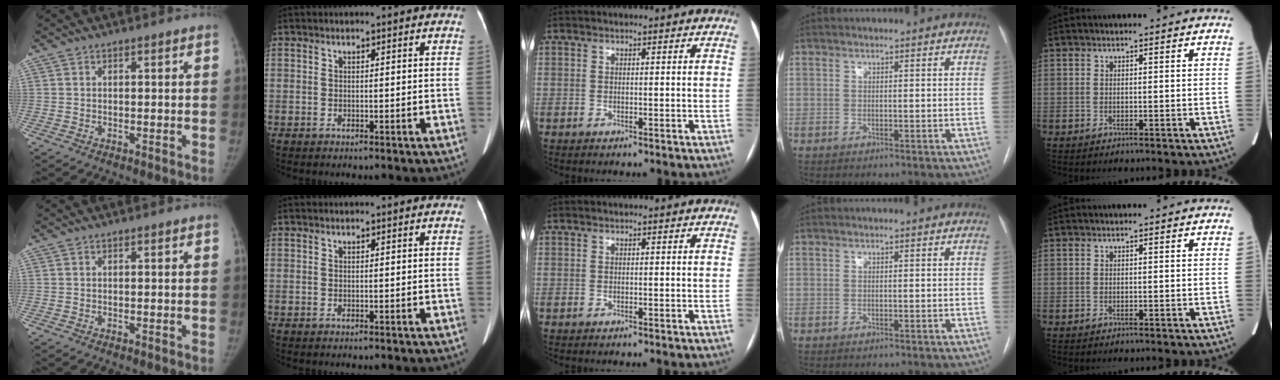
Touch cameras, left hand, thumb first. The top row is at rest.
{}